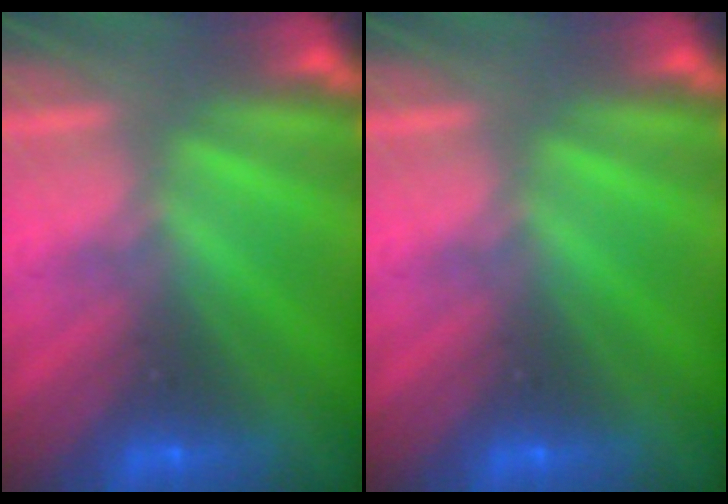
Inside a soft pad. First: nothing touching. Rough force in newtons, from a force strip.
{"total": 0.0}